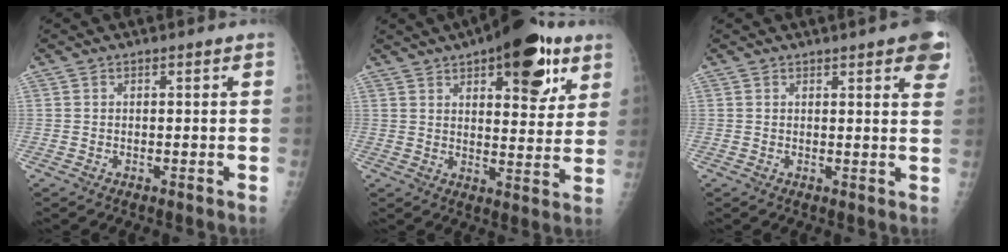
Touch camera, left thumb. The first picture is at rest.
{"total": 18.3, "force": [9.9, 7.4, 13.5], "torque": [-0.149, -0.030, 0.138]}
{"total": 8.1, "force": [4.6, 1.7, 6.4], "torque": [-0.056, -0.007, 0.047]}